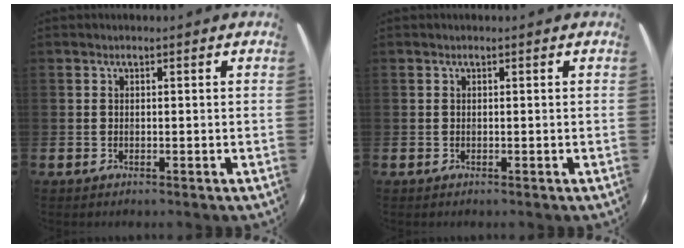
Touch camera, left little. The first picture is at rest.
{"total": 0.0}